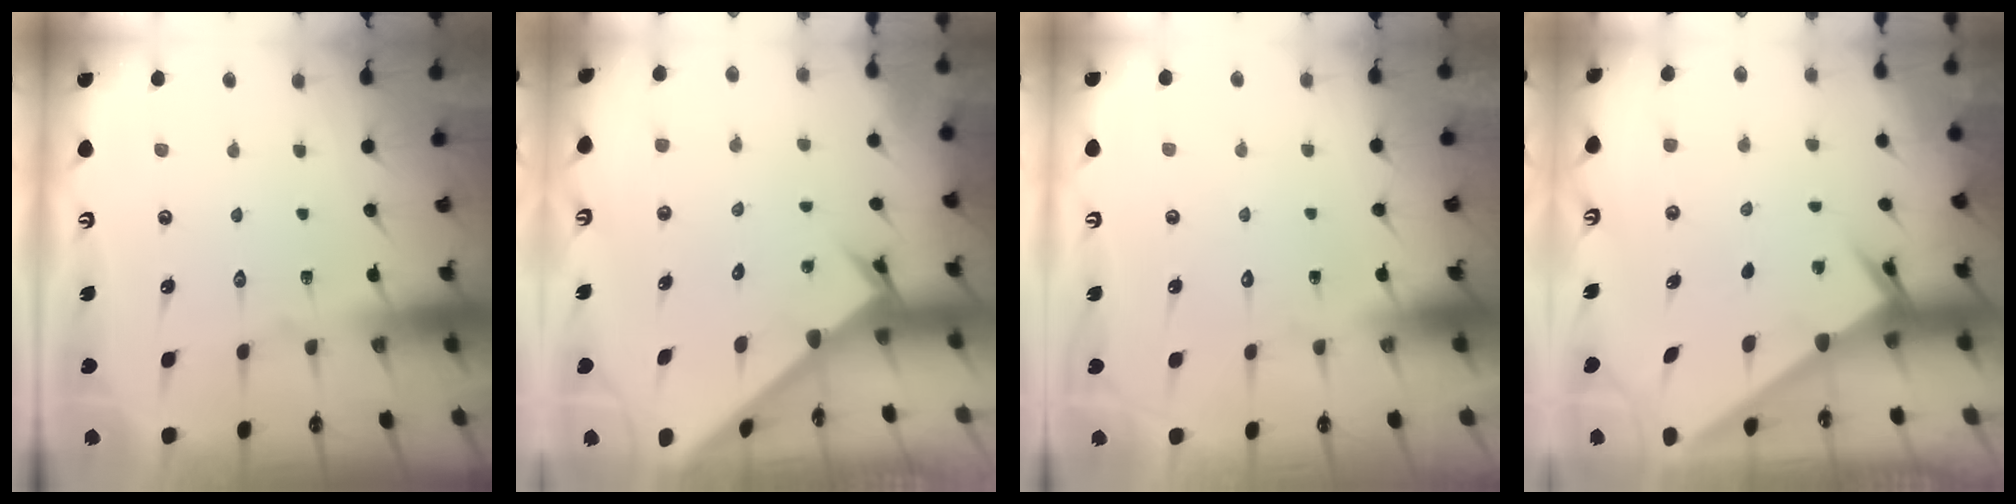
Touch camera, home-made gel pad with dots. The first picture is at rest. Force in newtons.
{"total": 2.6, "press": 2.6, "slide": 0.3}
{"total": 1.6, "press": 1.6, "slide": 0.0}
{"total": 2.5, "press": 2.5, "slide": 0.2}